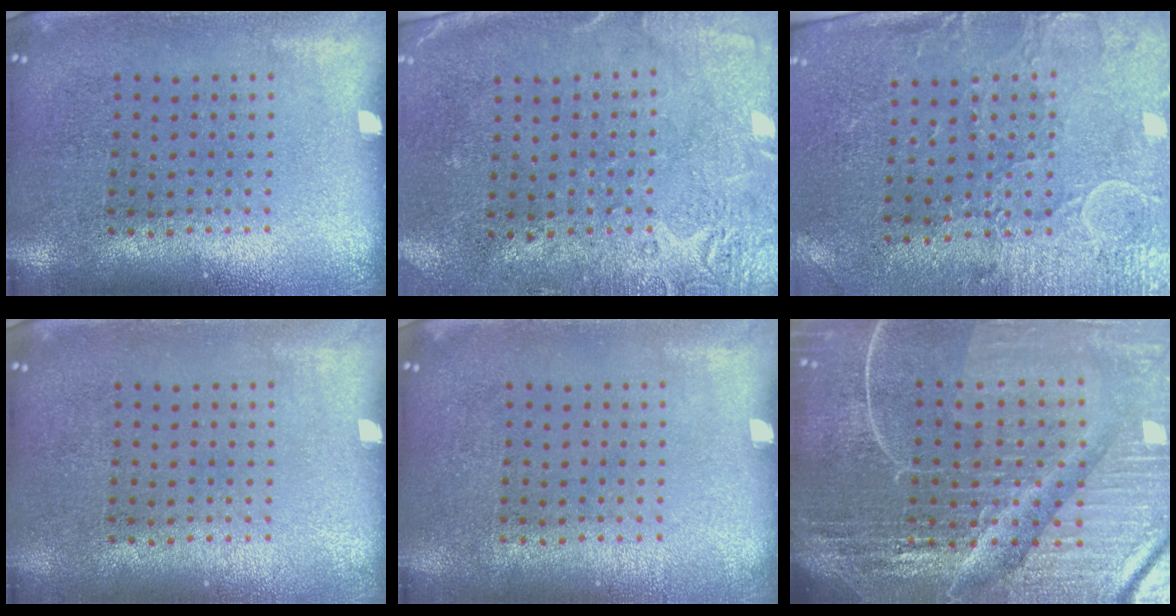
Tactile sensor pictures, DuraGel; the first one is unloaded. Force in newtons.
{"total": 2.8, "press": 2.2, "slide": 1.7}
{"total": 2.9, "press": 2.5, "slide": 1.5}
{"total": 0.0}
{"total": 0.0}
{"total": 6.9, "press": 6.1, "slide": 3.3}